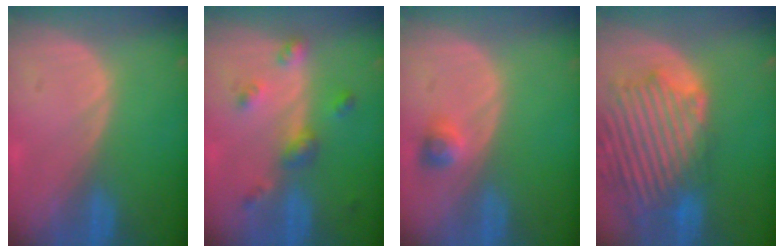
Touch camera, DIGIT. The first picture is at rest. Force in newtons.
{"total": 4.9, "press": 4.5, "slide": 2.0}
{"total": 2.3, "press": 2.2, "slide": 0.7}
{"total": 14.1, "press": 12.0, "slide": 7.4}